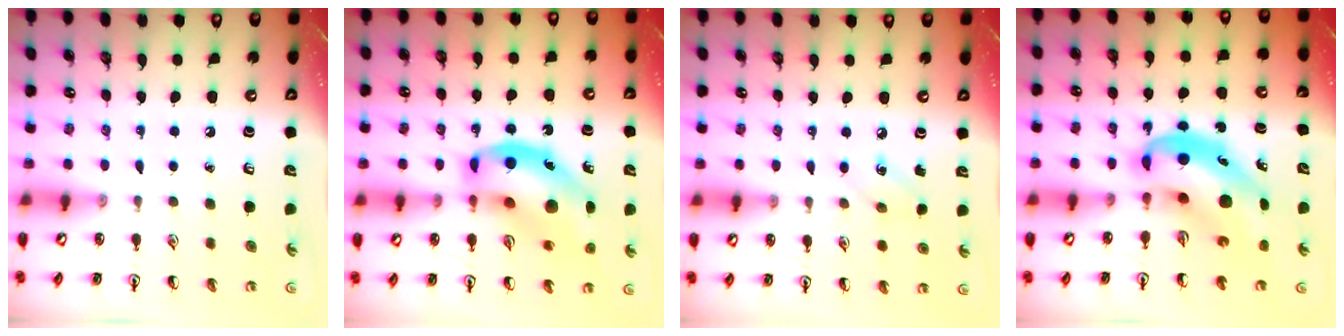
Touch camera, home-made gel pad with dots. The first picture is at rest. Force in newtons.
{"total": 19.0, "press": 18.6, "slide": 3.6}
{"total": 5.0, "press": 4.7, "slide": 1.7}
{"total": 9.2, "press": 8.8, "slide": 2.6}